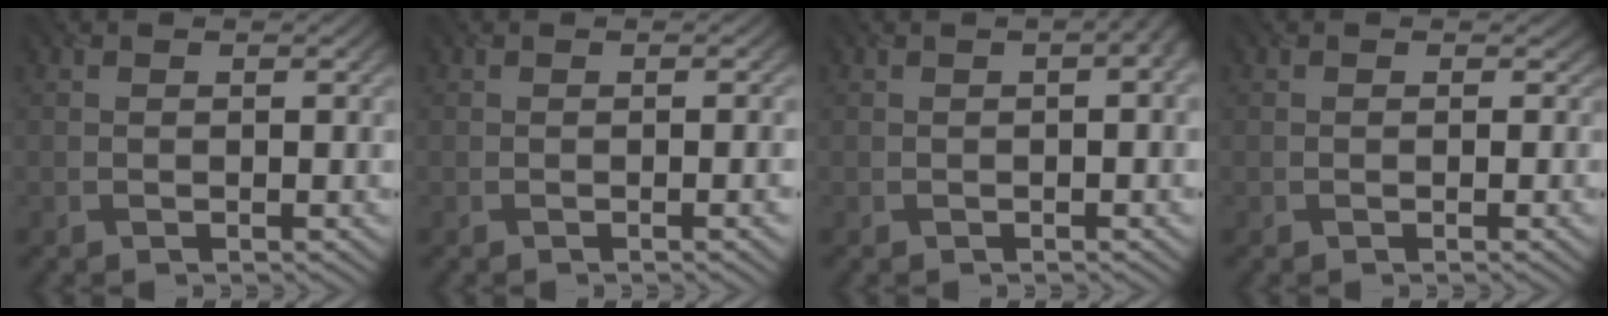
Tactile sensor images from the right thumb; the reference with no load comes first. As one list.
[{"total": 2.1, "force": [-0.4, 0.3, 2.0], "torque": [-0.025, -0.002, -0.004]}, {"total": 3.9, "force": [0.3, 2.0, 3.3], "torque": [-0.028, 0.004, 0.016]}, {"total": 0.6, "force": [-0.2, 0.6, 0.1], "torque": [0.001, -0.005, -0.003]}]